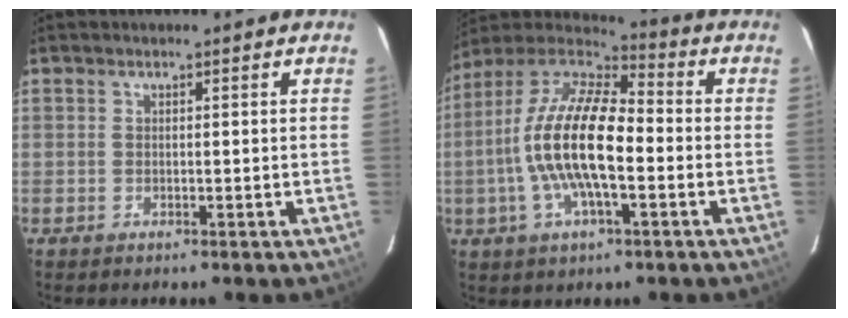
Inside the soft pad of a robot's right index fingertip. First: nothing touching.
{"total": 17.1, "force": [-2.7, 6.1, 15.8], "torque": [-0.301, 0.001, -0.060]}